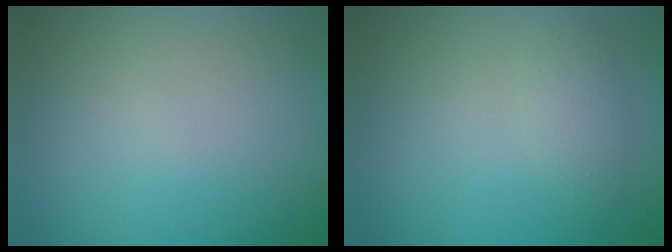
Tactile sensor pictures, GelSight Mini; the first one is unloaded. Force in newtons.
{"total": 1.6, "press": 1.6, "slide": 0.1}